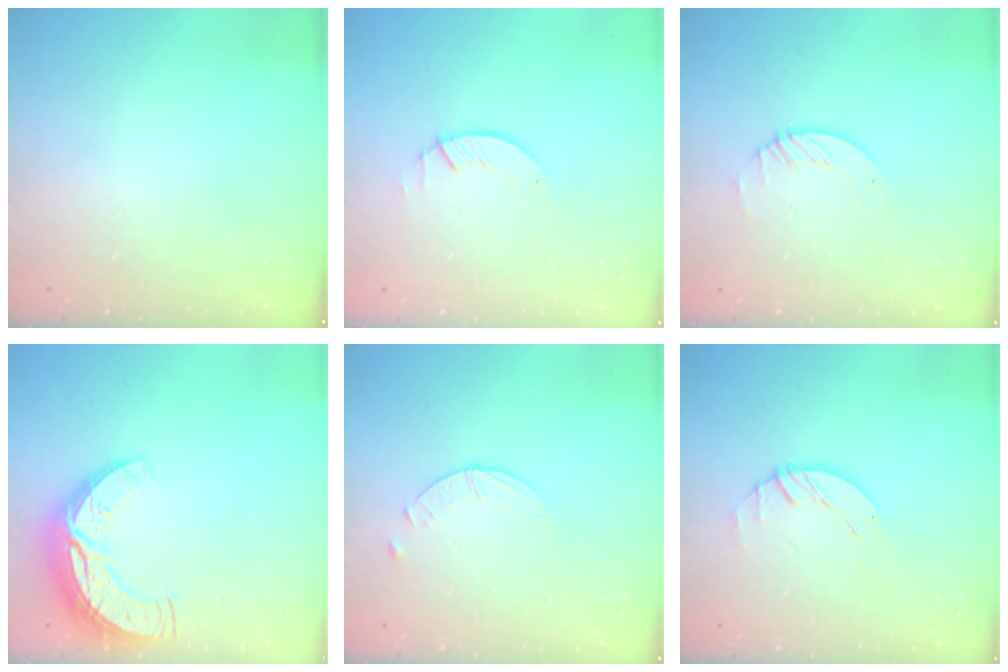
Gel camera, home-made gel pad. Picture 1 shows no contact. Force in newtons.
{"total": 1.2, "press": 1.1, "slide": 0.2}
{"total": 1.7, "press": 1.7, "slide": 0.2}
{"total": 11.6, "press": 11.5, "slide": 1.0}
{"total": 2.6, "press": 2.5, "slide": 0.3}
{"total": 2.9, "press": 2.8, "slide": 0.3}